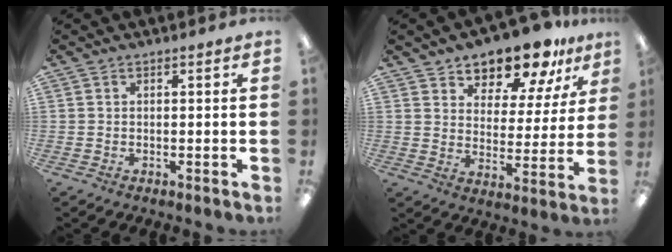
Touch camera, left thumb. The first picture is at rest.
{"total": 13.3, "force": [11.7, 5.0, 3.9], "torque": [-0.072, -0.088, 0.213]}